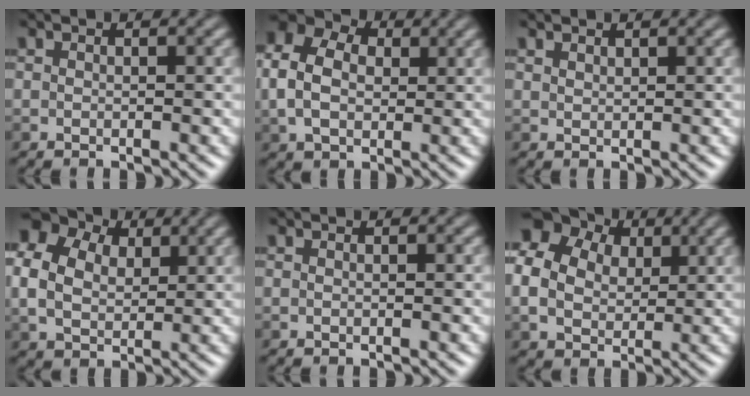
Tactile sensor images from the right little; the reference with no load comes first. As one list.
[{"total": 6.8, "force": [0.5, 5.0, 4.6], "torque": [-0.117, 0.014, 0.009]}, {"total": 1.2, "force": [1.1, 0.5, 0.3], "torque": [-0.013, -0.005, 0.030]}, {"total": 8.4, "force": [3.0, 6.3, 4.6], "torque": [-0.117, 0.026, 0.049]}, {"total": 0.0}, {"total": 9.0, "force": [2.6, 6.9, 5.1], "torque": [-0.120, 0.025, 0.042]}]